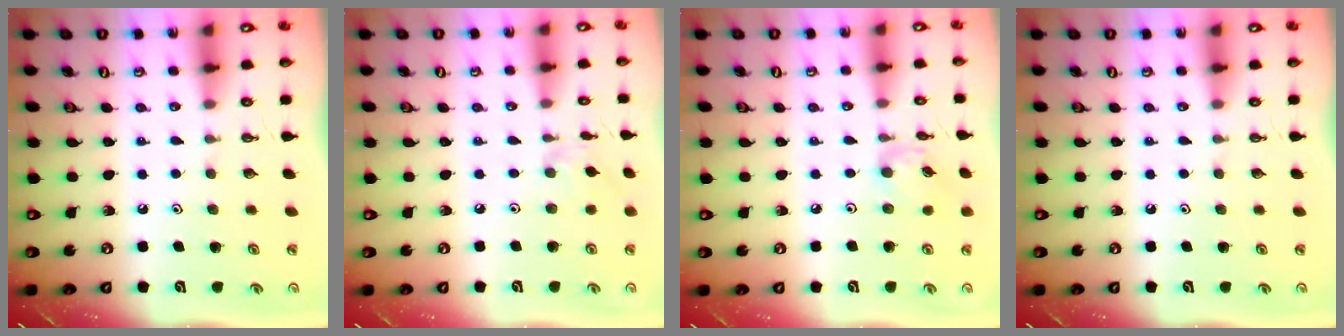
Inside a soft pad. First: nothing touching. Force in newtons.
{"total": 1.2, "press": 1.2, "slide": 0.3}
{"total": 4.7, "press": 4.7, "slide": 0.3}
{"total": 0.0}